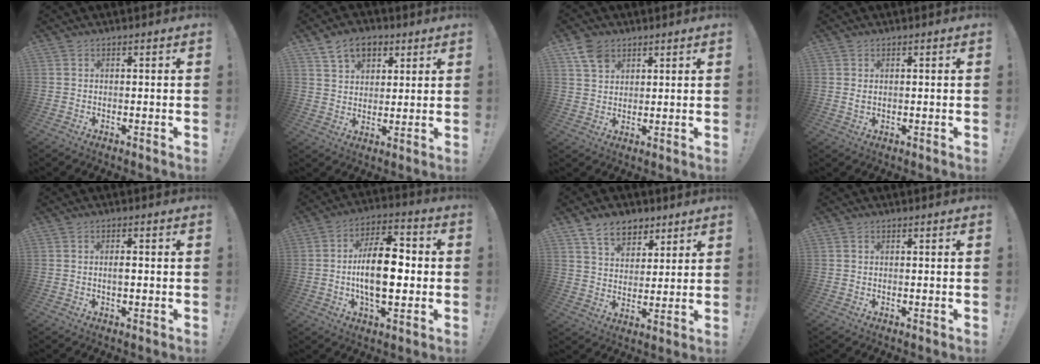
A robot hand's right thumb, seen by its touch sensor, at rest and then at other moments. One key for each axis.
{"total": 9.5, "fx": 5.5, "fy": 6.5, "fz": 4.3, "tx": -0.059, "ty": -0.019, "tz": 0.105}
{"total": 6.5, "fx": 4.1, "fy": 4.5, "fz": 2.4, "tx": -0.045, "ty": -0.012, "tz": 0.080}
{"total": 1.2, "fx": 0.6, "fy": 0.5, "fz": 0.9, "tx": -0.012, "ty": -0.002, "tz": 0.010}
{"total": 2.1, "fx": -0.5, "fy": 0.7, "fz": 1.9, "tx": -0.029, "ty": 0.001, "tz": -0.011}
{"total": 16.4, "fx": -1.7, "fy": 8.0, "fz": 14.2, "tx": -0.255, "ty": 0.007, "tz": -0.038}
{"total": 10.4, "fx": 6.6, "fy": 6.9, "fz": 4.1, "tx": -0.061, "ty": -0.033, "tz": 0.129}
{"total": 0.0}